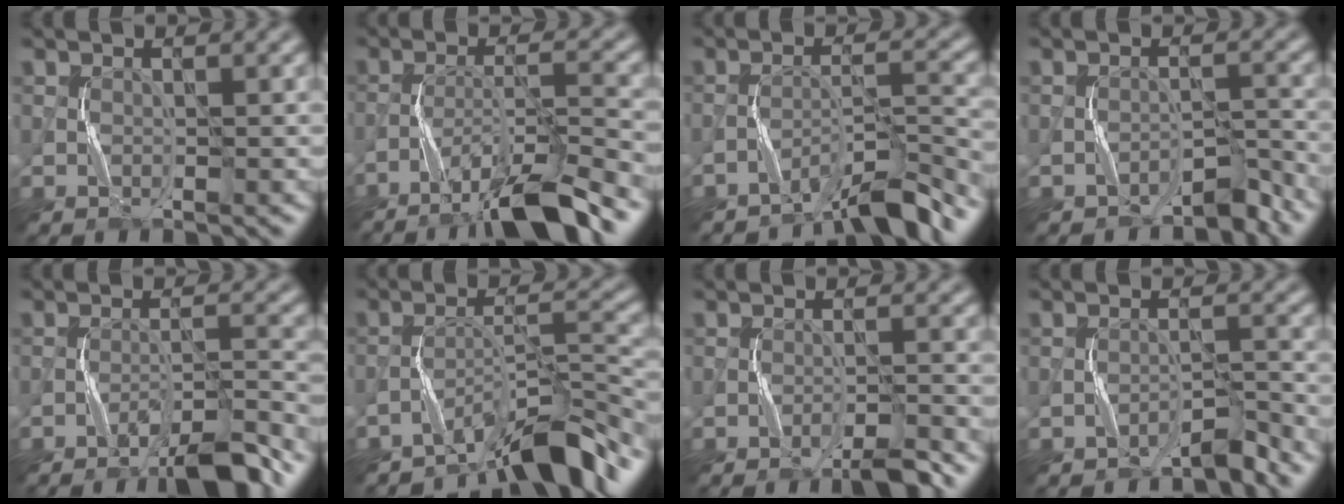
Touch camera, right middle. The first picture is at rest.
{"total": 8.1, "force": [-6.0, 0.9, 5.3], "torque": [-0.087, 0.008, -0.106]}
{"total": 5.1, "force": [-4.6, 0.2, 2.2], "torque": [-0.035, 0.009, -0.082]}
{"total": 2.6, "force": [-2.5, 0.5, 0.7], "torque": [-0.005, 0.012, -0.038]}
{"total": 5.2, "force": [-4.1, 0.4, 3.2], "torque": [-0.047, 0.010, -0.068]}
{"total": 7.1, "force": [-6.1, 0.9, 3.6], "torque": [-0.054, 0.006, -0.106]}
{"total": 2.8, "force": [-2.4, 0.0, 1.6], "torque": [-0.024, 0.008, -0.043]}
{"total": 2.4, "force": [-2.3, 0.0, 0.5], "torque": [-0.004, 0.013, -0.041]}